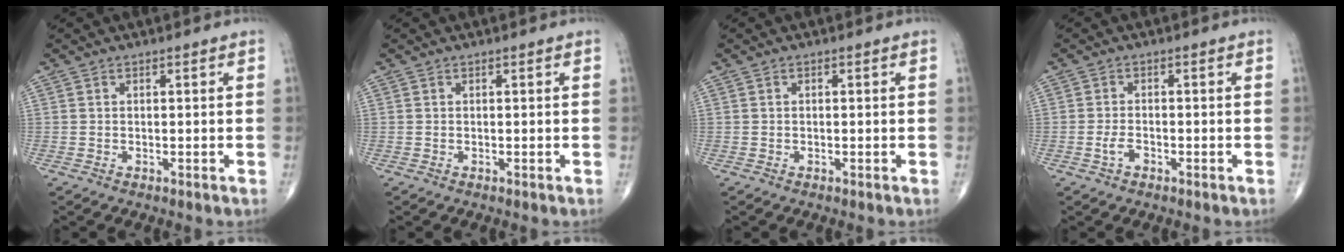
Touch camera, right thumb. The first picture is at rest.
{"total": 0.0}
{"total": 0.0}
{"total": 2.2, "force": [-1.0, 1.2, 1.5], "torque": [-0.035, 0.009, -0.020]}